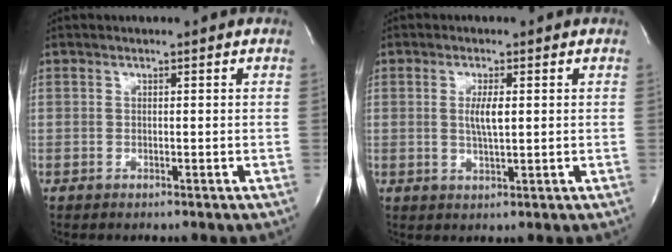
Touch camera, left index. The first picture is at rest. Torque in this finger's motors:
{"motor_torque": [0.91, -0.11, 0.36, 0.04]}